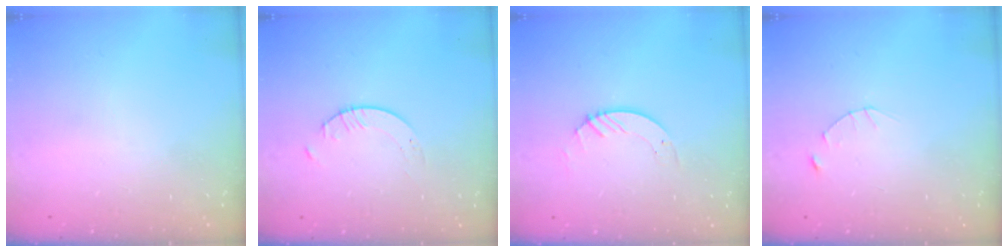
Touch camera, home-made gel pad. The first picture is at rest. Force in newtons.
{"total": 1.7, "press": 1.7, "slide": 0.2}
{"total": 3.3, "press": 3.3, "slide": 0.1}
{"total": 2.5, "press": 2.4, "slide": 0.3}